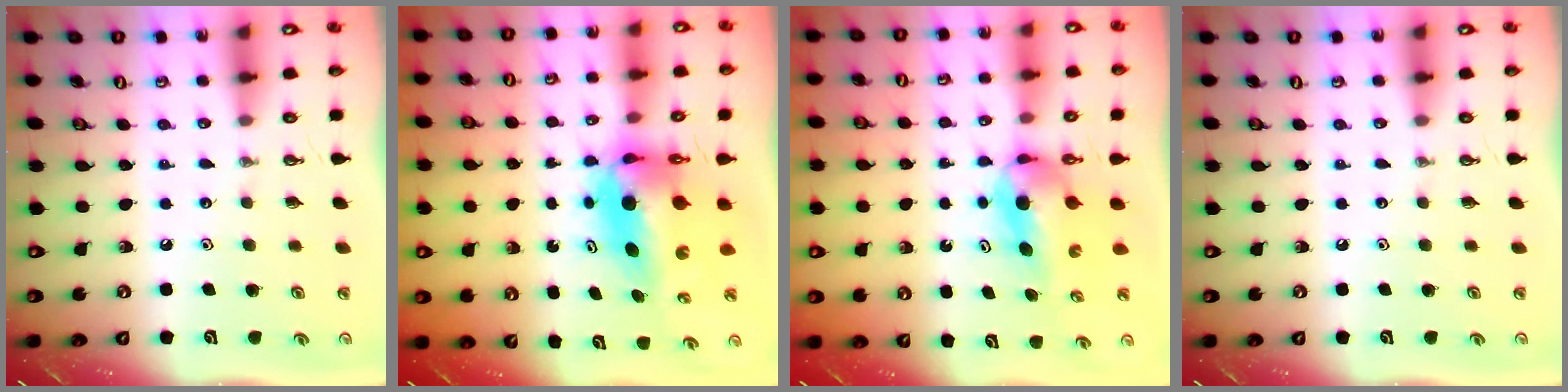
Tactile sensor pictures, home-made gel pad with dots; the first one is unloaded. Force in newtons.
{"total": 9.8, "press": 9.0, "slide": 3.9}
{"total": 7.1, "press": 5.4, "slide": 4.6}
{"total": 0.0}